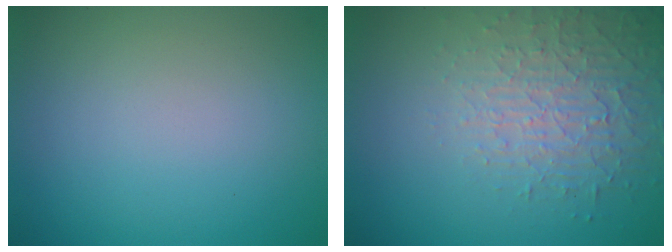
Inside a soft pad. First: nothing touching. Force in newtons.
{"total": 4.5, "press": 3.6, "slide": 2.7}